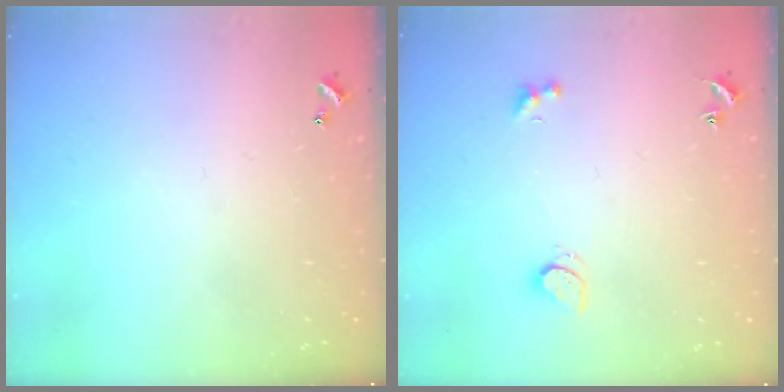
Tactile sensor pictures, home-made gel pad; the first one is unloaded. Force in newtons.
{"total": 2.5, "press": 2.4, "slide": 0.8}